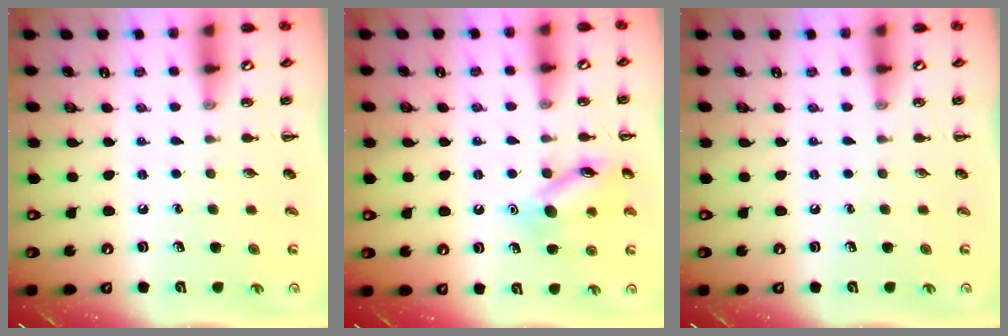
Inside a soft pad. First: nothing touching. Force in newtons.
{"total": 12.1, "press": 12.0, "slide": 0.6}
{"total": 0.0}